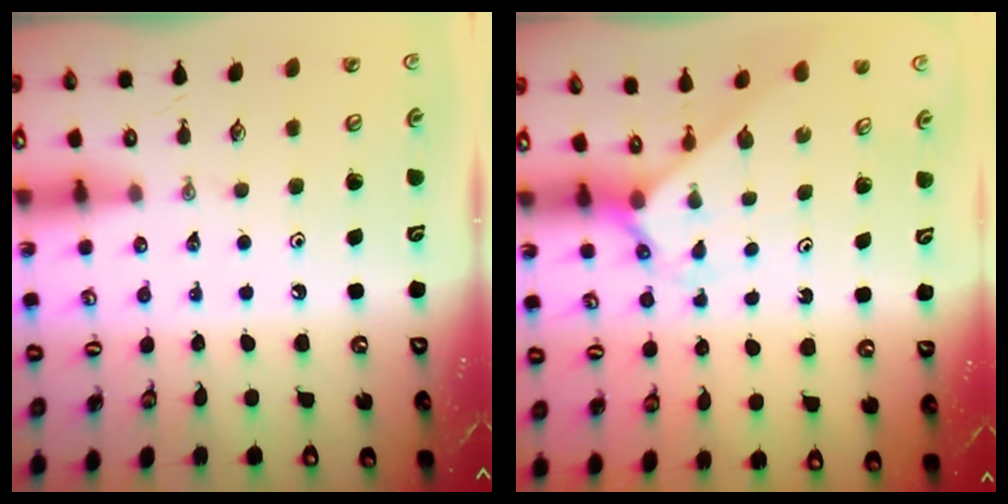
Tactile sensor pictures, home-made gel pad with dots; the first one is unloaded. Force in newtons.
{"total": 2.4, "press": 2.4, "slide": 0.2}